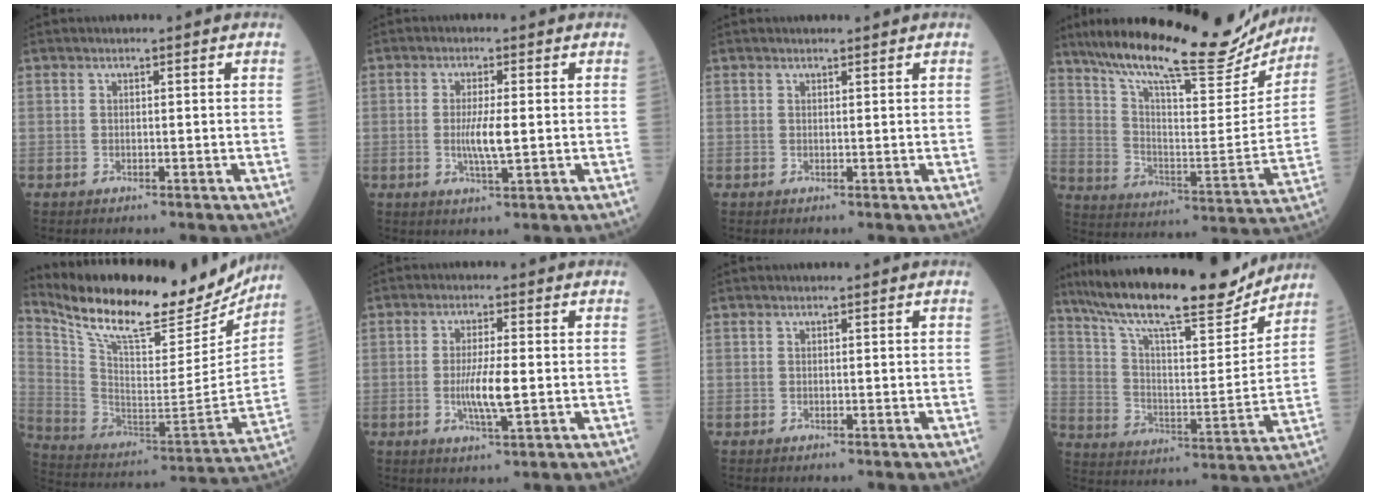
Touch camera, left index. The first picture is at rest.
{"total": 4.4, "force": [-0.2, 0.3, 4.3], "torque": [-0.088, -0.009, -0.003]}
{"total": 0.9, "force": [0.9, 0.0, 0.2], "torque": [-0.009, 0.002, 0.015]}
{"total": 25.9, "force": [22.3, 4.6, 12.3], "torque": [-0.208, -0.026, 0.321]}
{"total": 26.3, "force": [22.7, 5.9, 11.8], "torque": [-0.218, -0.035, 0.343]}
{"total": 5.6, "force": [-0.7, 0.5, 5.5], "torque": [-0.111, -0.011, -0.012]}
{"total": 0.0}
{"total": 22.9, "force": [19.7, 3.3, 11.2], "torque": [-0.200, -0.001, 0.306]}